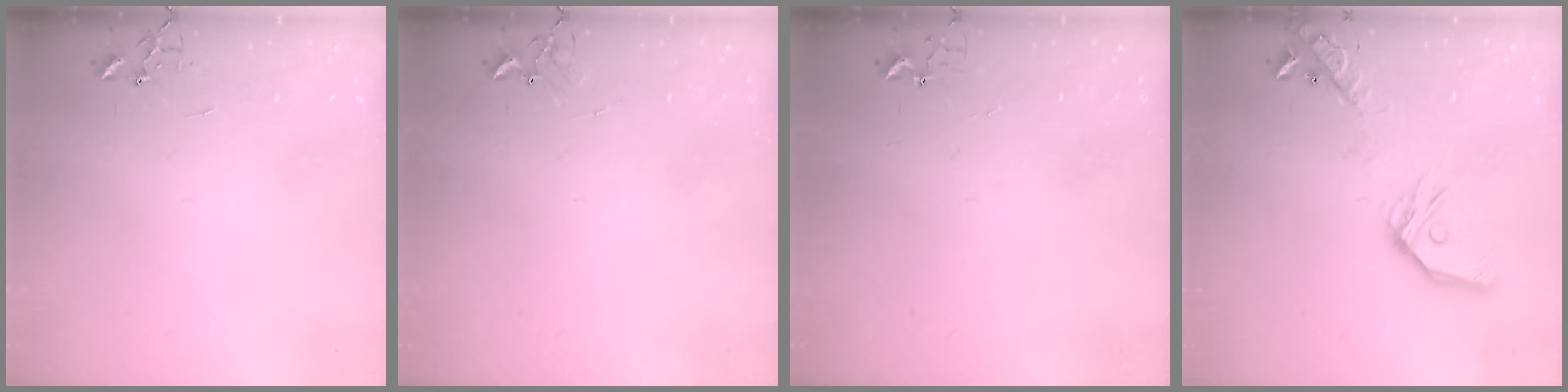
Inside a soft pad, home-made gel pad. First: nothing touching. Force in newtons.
{"total": 6.1, "press": 6.0, "slide": 0.6}
{"total": 2.9, "press": 2.9, "slide": 0.3}
{"total": 17.7, "press": 17.5, "slide": 2.5}